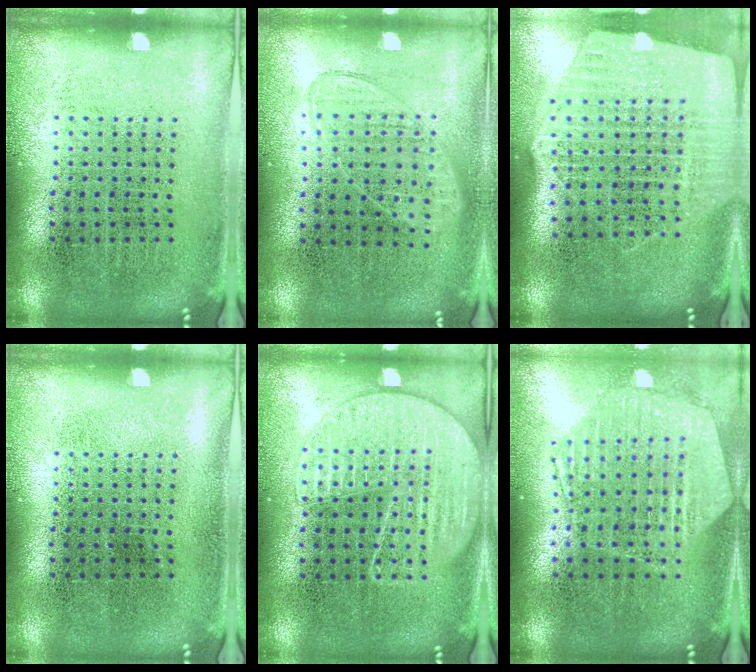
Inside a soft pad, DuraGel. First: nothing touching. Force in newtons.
{"total": 0.9, "press": 0.8, "slide": 0.4}
{"total": 2.6, "press": 2.3, "slide": 1.3}
{"total": 0.0}
{"total": 1.4, "press": 1.4, "slide": 0.2}
{"total": 1.3, "press": 1.2, "slide": 0.3}